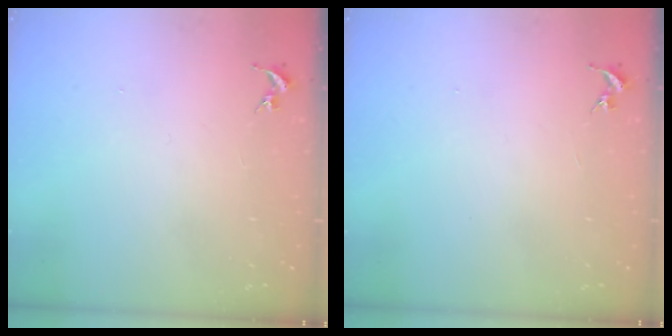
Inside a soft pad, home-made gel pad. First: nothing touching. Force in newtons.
{"total": 0.0}